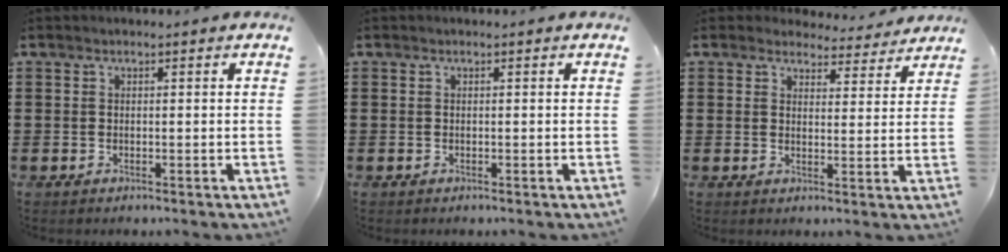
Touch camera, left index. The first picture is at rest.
{"total": 0.0}
{"total": 4.2, "force": [4.1, 0.9, 0.6], "torque": [-0.020, -0.021, 0.073]}